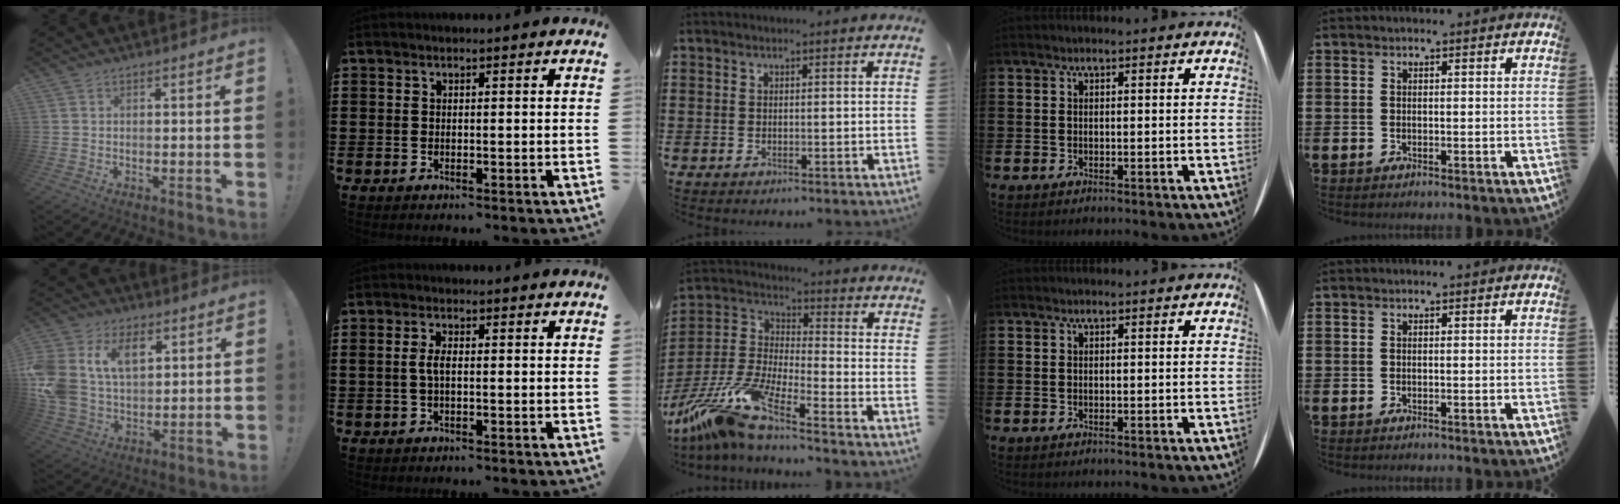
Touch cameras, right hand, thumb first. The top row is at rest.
{"thumb": {"total": 16.7, "force": [6.2, 11.7, 10.1], "torque": [-0.194, -0.026, 0.115]}, "index": {"total": 2.4, "force": [0.0, 0.9, 2.3], "torque": [-0.059, -0.005, -0.006]}, "middle": {"total": 12.0, "force": [-9.7, 0.8, 6.9], "torque": [-0.166, -0.003, -0.200]}}